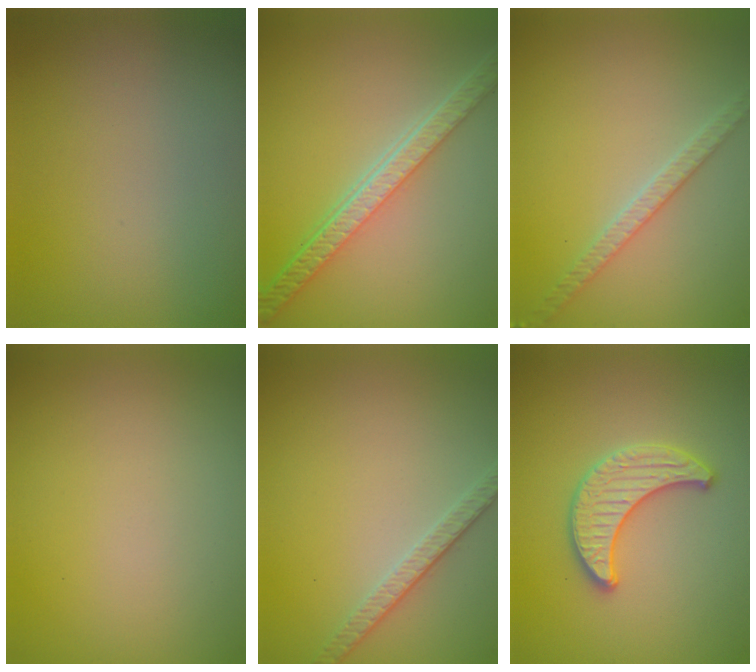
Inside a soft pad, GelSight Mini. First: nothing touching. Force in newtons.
{"total": 5.7, "press": 4.4, "slide": 3.6}
{"total": 2.5, "press": 2.4, "slide": 0.4}
{"total": 0.0}
{"total": 2.5, "press": 2.2, "slide": 1.2}
{"total": 2.7, "press": 2.7, "slide": 0.1}